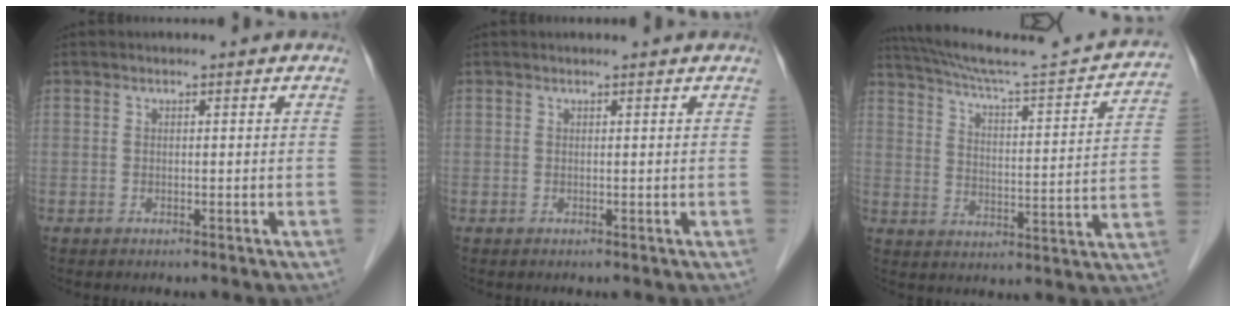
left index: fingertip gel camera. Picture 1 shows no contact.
{"total": 1.6, "force": [1.6, 0.0, 0.4], "torque": [-0.009, 0.012, 0.019]}
{"total": 22.7, "force": [20.8, 0.7, 9.1], "torque": [-0.145, -0.021, 0.282]}